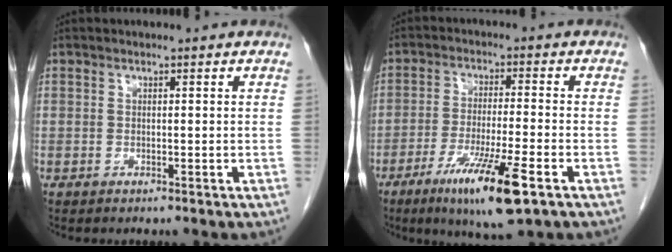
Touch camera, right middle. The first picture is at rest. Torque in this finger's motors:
{"motor_torque": [1.22, -0.92, 0.63, 0.18]}